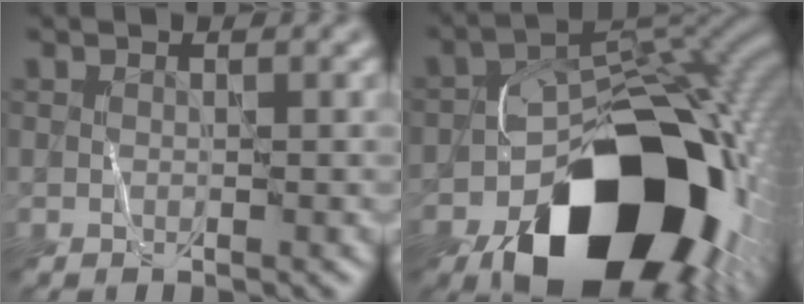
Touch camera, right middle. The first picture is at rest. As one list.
[{"total": 16.6, "force": [-8.0, 9.6, 10.8], "torque": [-0.135, -0.021, -0.124]}]